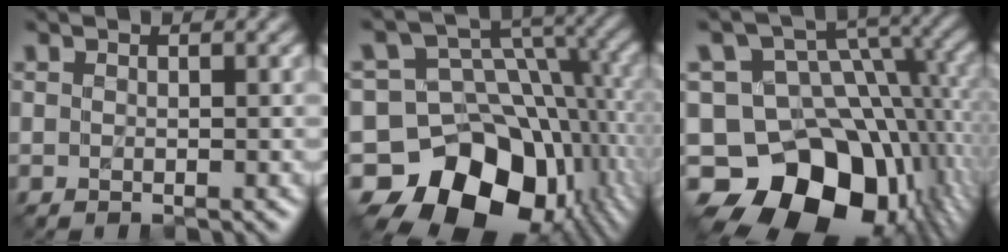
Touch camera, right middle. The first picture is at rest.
{"total": 17.2, "force": [-7.9, 12.4, 9.0], "torque": [-0.159, 0.000, -0.127]}
{"total": 16.5, "force": [-7.1, 11.2, 9.9], "torque": [-0.158, -0.005, -0.118]}